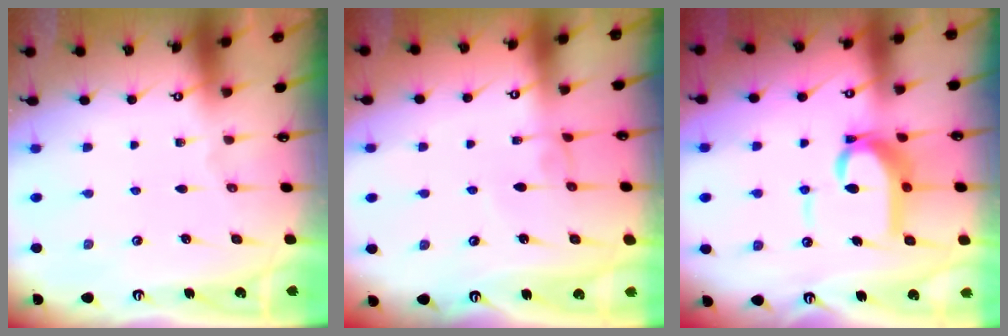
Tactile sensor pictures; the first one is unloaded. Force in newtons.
{"total": 3.3, "press": 3.3, "slide": 0.1}
{"total": 8.2, "press": 8.1, "slide": 1.2}